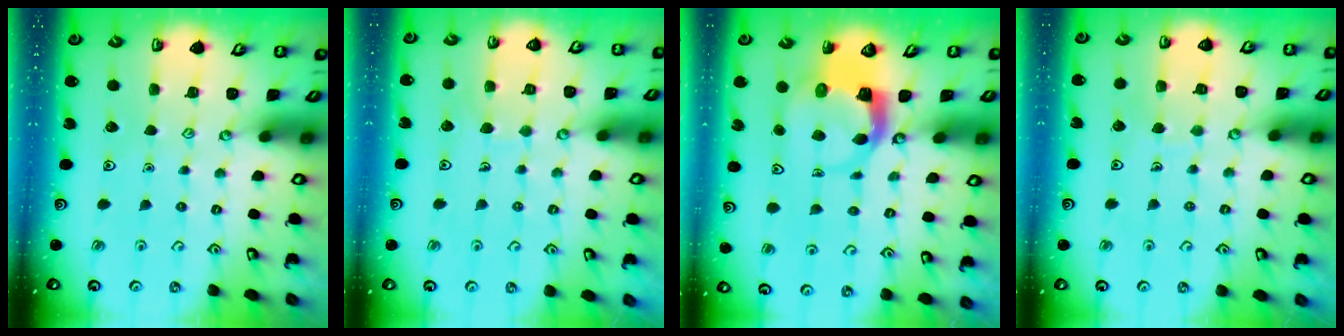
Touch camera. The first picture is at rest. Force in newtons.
{"total": 4.9, "press": 4.9, "slide": 0.4}
{"total": 5.1, "press": 5.0, "slide": 0.8}
{"total": 5.1, "press": 5.1, "slide": 0.4}